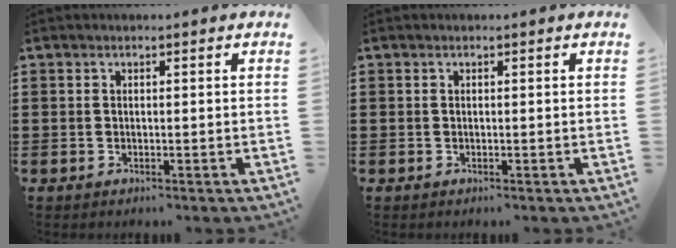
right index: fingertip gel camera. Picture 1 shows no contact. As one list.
[{"total": 0.0}]